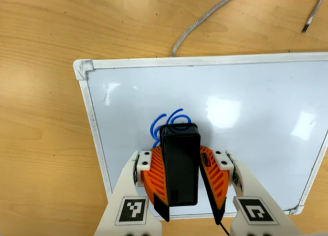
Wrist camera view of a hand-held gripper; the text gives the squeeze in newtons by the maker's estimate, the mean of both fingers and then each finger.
{"total": 15.9, "left": 18.2, "right": 13.6}